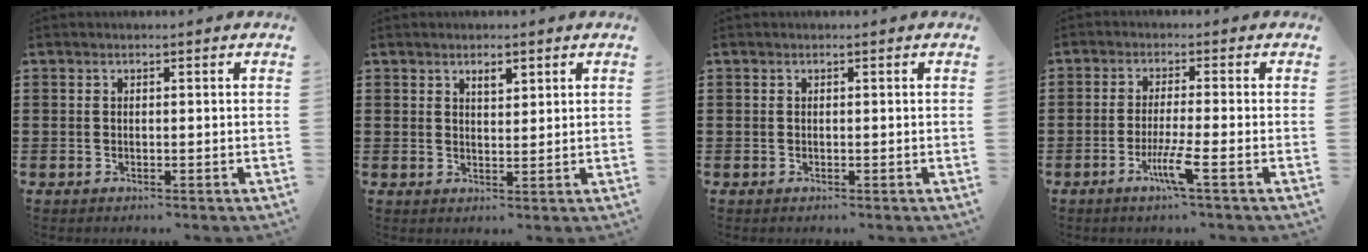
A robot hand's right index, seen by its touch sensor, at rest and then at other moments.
{"total": 2.1, "force": [1.5, 0.8, 1.2], "torque": [-0.018, -0.001, 0.025]}
{"total": 0.0}
{"total": 5.1, "force": [-2.6, -0.3, 4.4], "torque": [-0.086, -0.015, -0.049]}